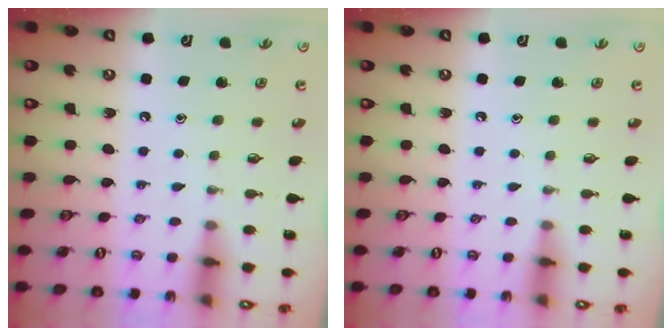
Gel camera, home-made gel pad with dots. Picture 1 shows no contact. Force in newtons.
{"total": 0.0}